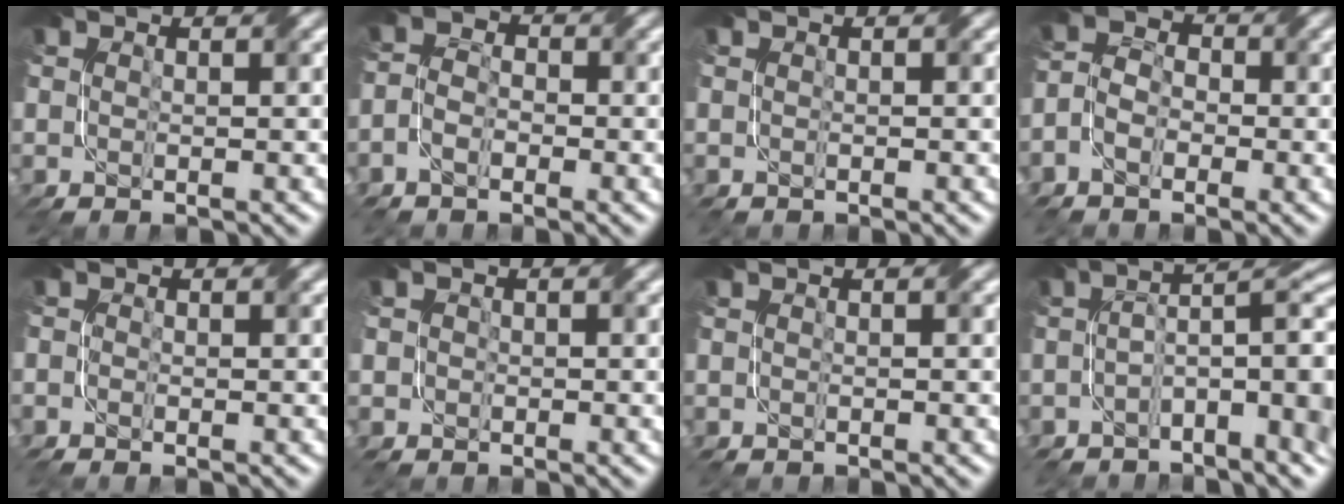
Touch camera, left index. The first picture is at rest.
{"total": 2.6, "force": [-2.4, 1.1, -0.1], "torque": [-0.006, -0.001, -0.029]}
{"total": 1.5, "force": [-1.1, -0.3, -1.0], "torque": [0.018, -0.004, 0.002]}
{"total": 3.2, "force": [-2.6, 1.8, 0.3], "torque": [-0.009, 0.000, -0.036]}
{"total": 1.5, "force": [-1.3, 0.1, -0.7], "torque": [0.009, -0.002, -0.007]}
{"total": 1.6, "force": [-0.9, 0.8, -1.0], "torque": [0.022, -0.003, -0.001]}
{"total": 1.4, "force": [-1.0, -0.4, -0.8], "torque": [0.014, -0.002, -0.004]}
{"total": 6.7, "force": [-2.4, 2.2, 5.8], "torque": [-0.081, 0.008, -0.027]}